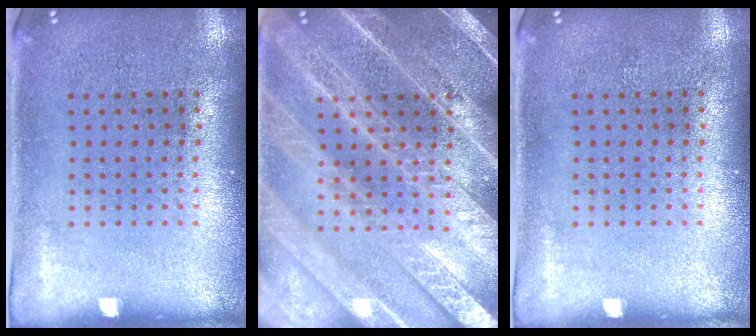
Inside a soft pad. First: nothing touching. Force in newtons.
{"total": 5.8, "press": 5.7, "slide": 0.6}
{"total": 0.0}